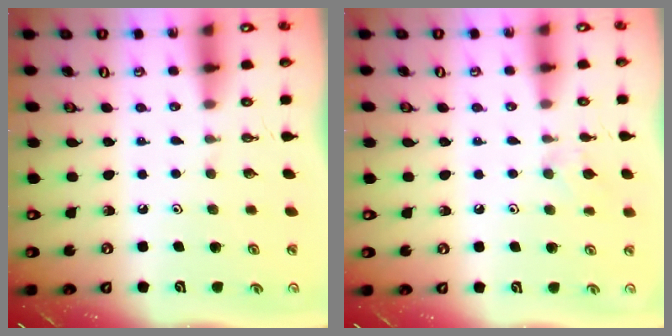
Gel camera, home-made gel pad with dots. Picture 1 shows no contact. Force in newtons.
{"total": 5.5, "press": 5.4, "slide": 0.8}